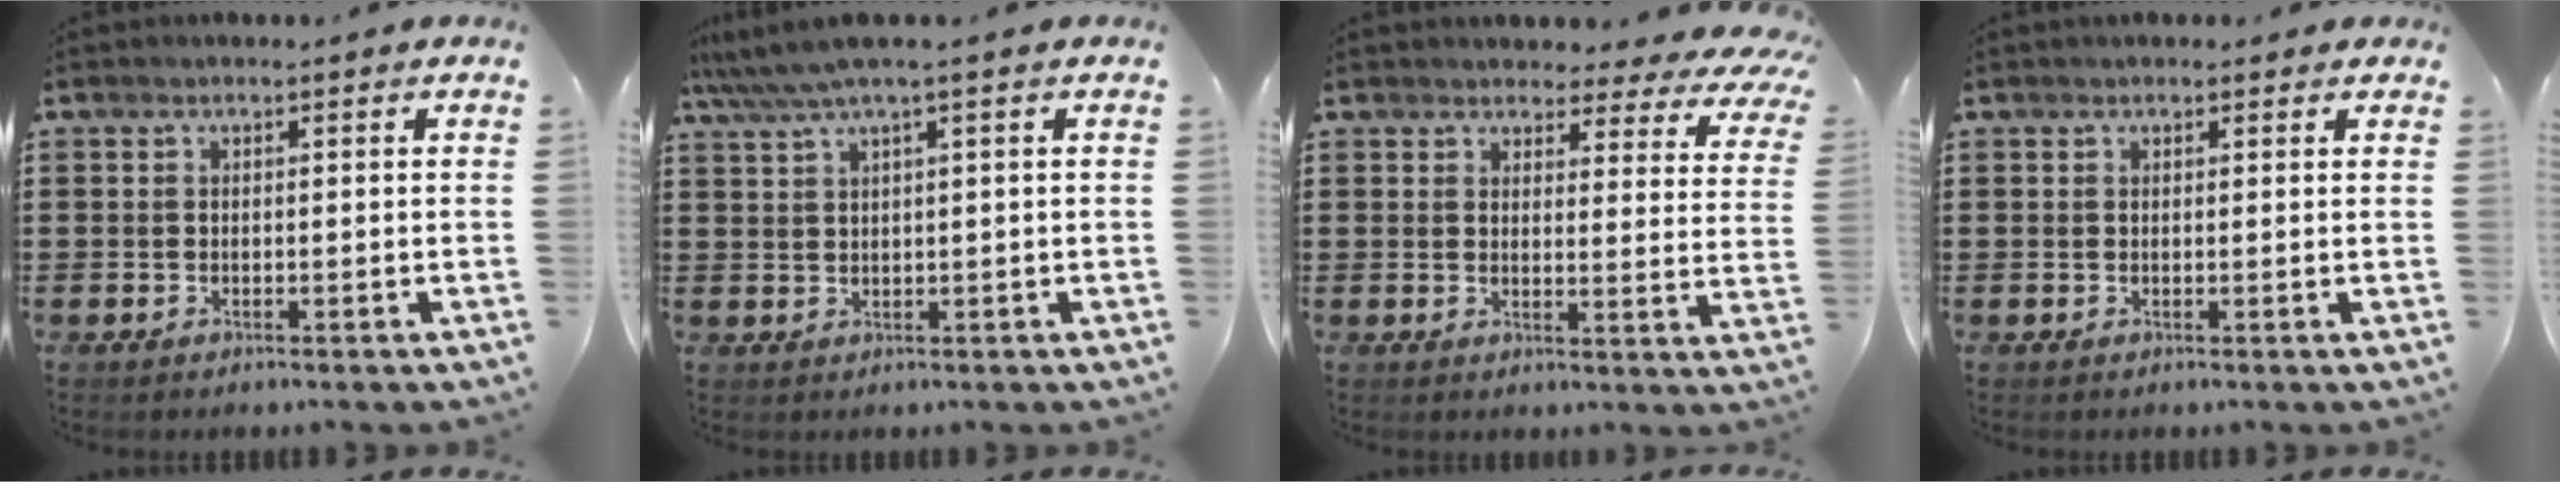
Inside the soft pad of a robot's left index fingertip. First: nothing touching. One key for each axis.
{"total": 3.4, "fx": 1.7, "fy": 0.0, "fz": 2.9, "tx": -0.067, "ty": -0.004, "tz": 0.025}
{"total": 3.8, "fx": 3.5, "fy": 0.8, "fz": 1.2, "tx": -0.032, "ty": -0.018, "tz": 0.060}
{"total": 0.9, "fx": 0.7, "fy": 0.4, "fz": 0.4, "tx": -0.008, "ty": 0.004, "tz": 0.013}